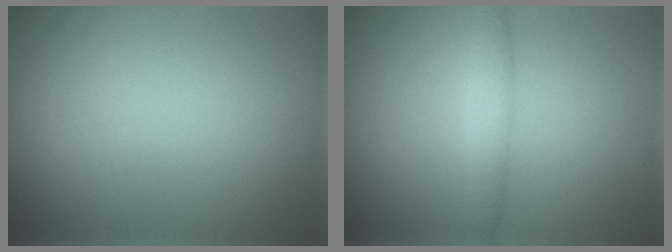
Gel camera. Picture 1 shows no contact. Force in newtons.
{"total": 1.9, "press": 1.9, "slide": 0.0}